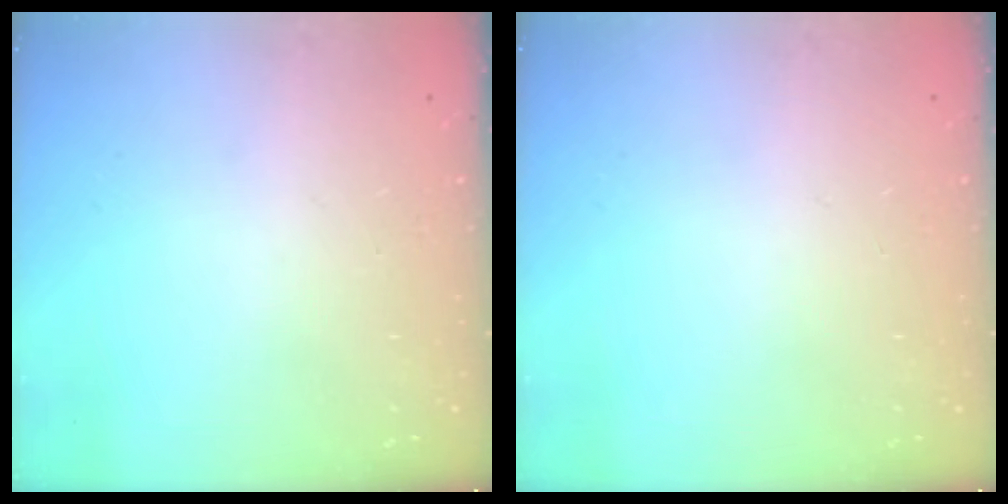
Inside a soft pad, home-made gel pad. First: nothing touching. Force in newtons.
{"total": 0.0}